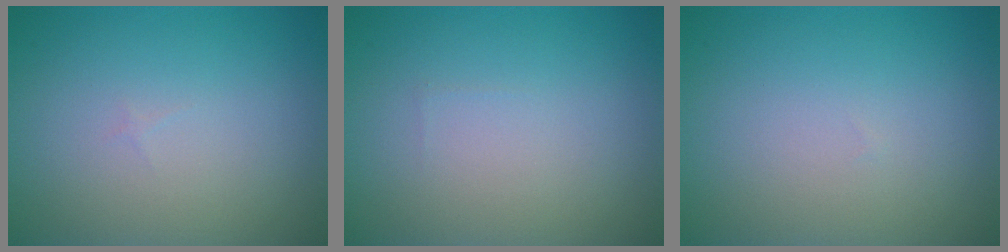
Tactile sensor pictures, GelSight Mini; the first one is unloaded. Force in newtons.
{"total": 0.0}
{"total": 0.0}